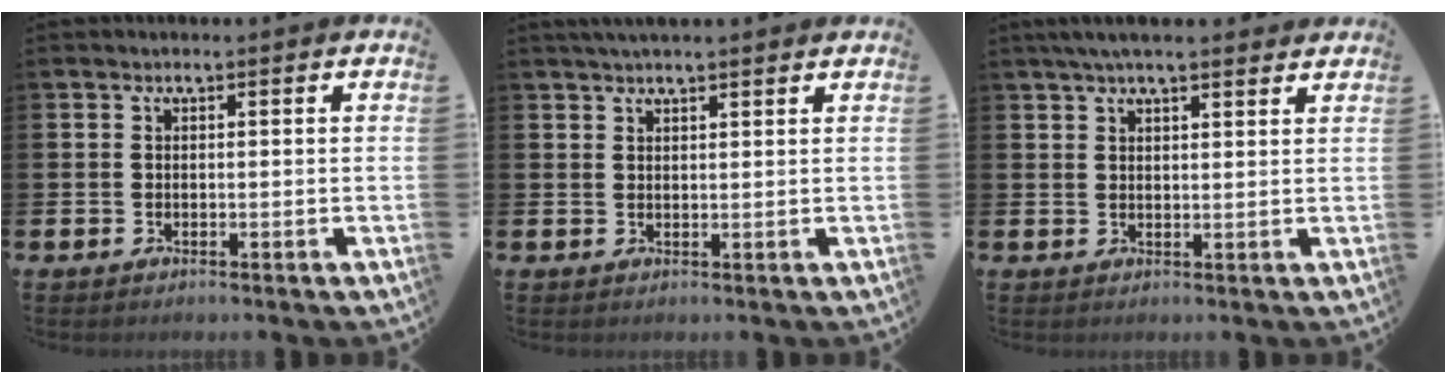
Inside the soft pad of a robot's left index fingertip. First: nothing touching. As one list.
[{"total": 2.0, "force": [1.8, 0.1, 0.9], "torque": [-0.018, 0.001, 0.032]}, {"total": 4.1, "force": [3.6, 0.6, 1.9], "torque": [-0.044, -0.003, 0.065]}]